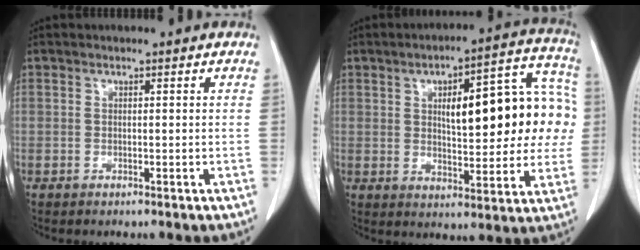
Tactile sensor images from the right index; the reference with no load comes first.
{"total": 18.4, "force": [2.6, 6.1, 17.1], "torque": [-0.219, 0.042, 0.040]}